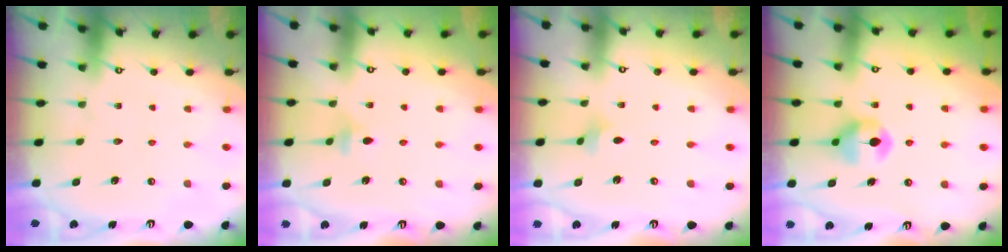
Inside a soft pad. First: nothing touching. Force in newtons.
{"total": 4.9, "press": 4.8, "slide": 1.0}
{"total": 2.6, "press": 2.5, "slide": 0.5}
{"total": 7.1, "press": 7.1, "slide": 0.4}